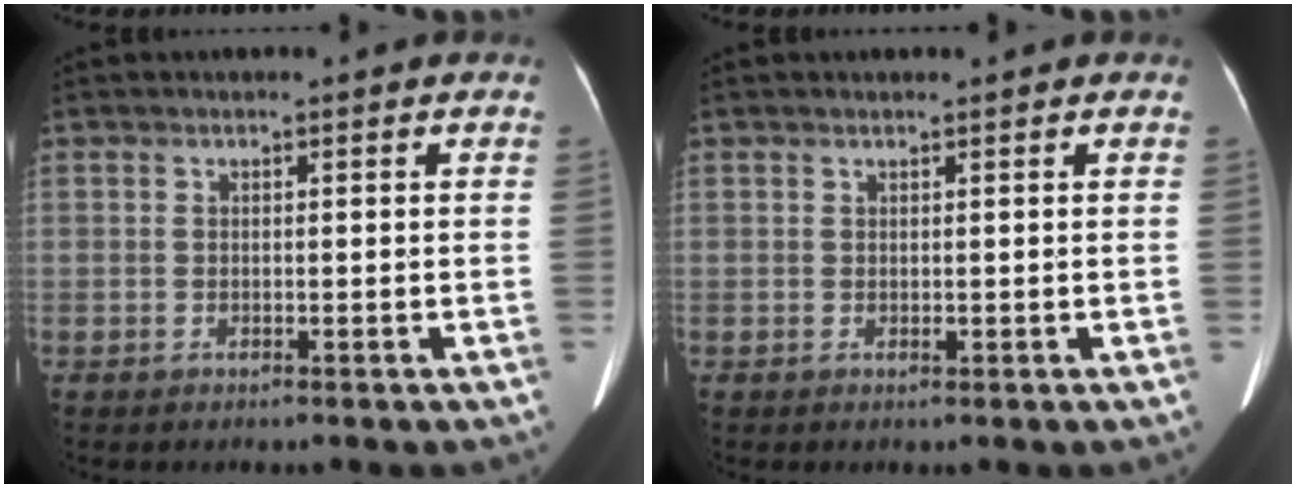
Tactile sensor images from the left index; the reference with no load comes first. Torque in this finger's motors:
{"motor_torque": [0.18, -0.11, 0.07, 0.02]}